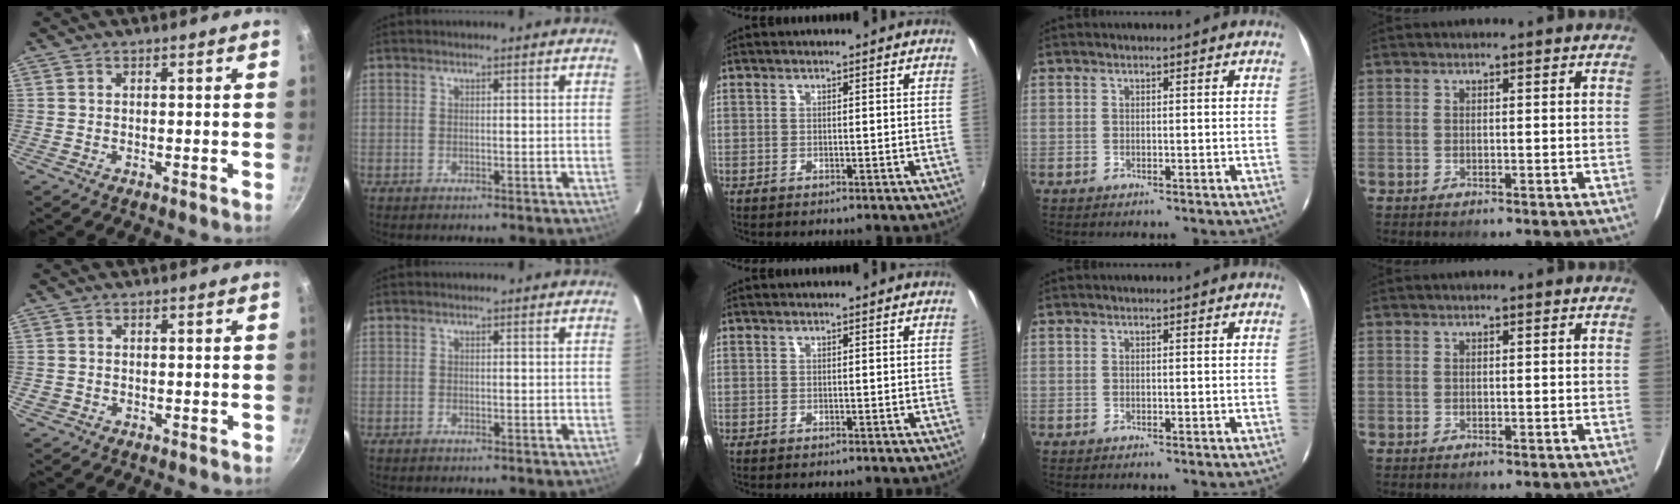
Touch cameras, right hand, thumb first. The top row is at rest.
{"thumb": {"total": 1.0, "force": [-0.2, 1.0, 0.3], "torque": [-0.006, 0.002, -0.002]}}